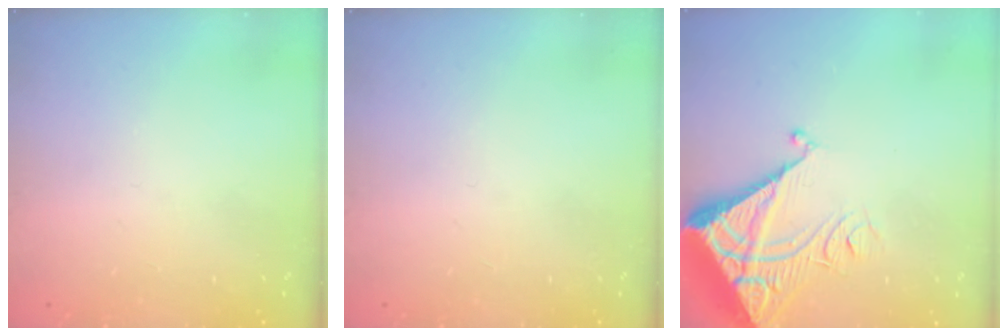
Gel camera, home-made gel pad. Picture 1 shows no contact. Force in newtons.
{"total": 0.0}
{"total": 7.4, "press": 7.3, "slide": 0.8}